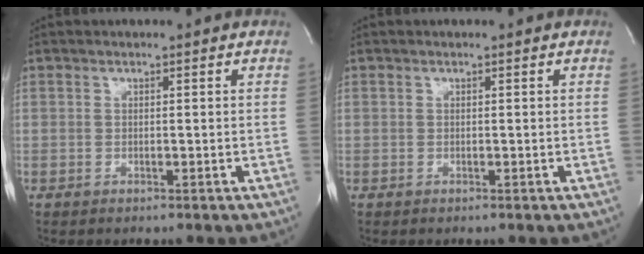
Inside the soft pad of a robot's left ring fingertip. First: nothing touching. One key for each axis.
{"total": 0.0}